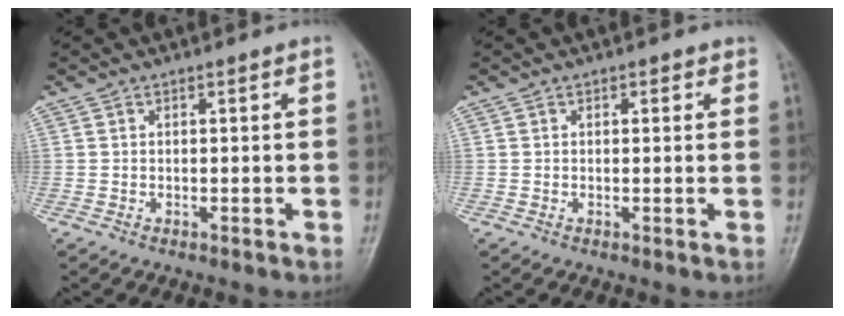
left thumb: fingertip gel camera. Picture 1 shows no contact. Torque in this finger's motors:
{"motor_torque": [-0.09, -0.02, -0.21, -0.18, 0.04]}